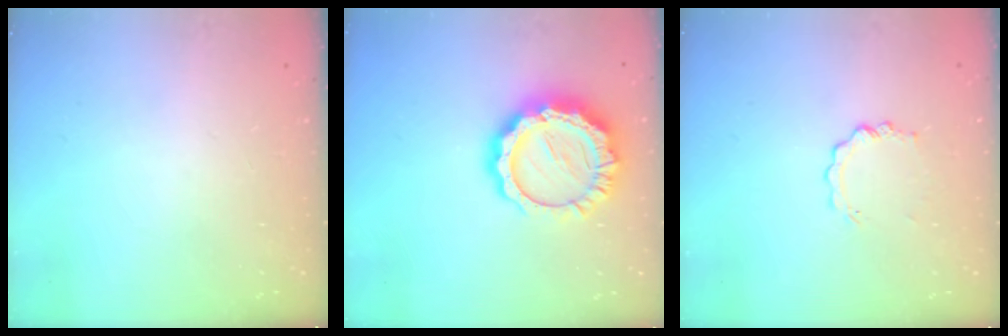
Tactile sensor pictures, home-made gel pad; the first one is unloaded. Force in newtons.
{"total": 15.3, "press": 15.2, "slide": 1.2}
{"total": 3.3, "press": 3.3, "slide": 0.3}